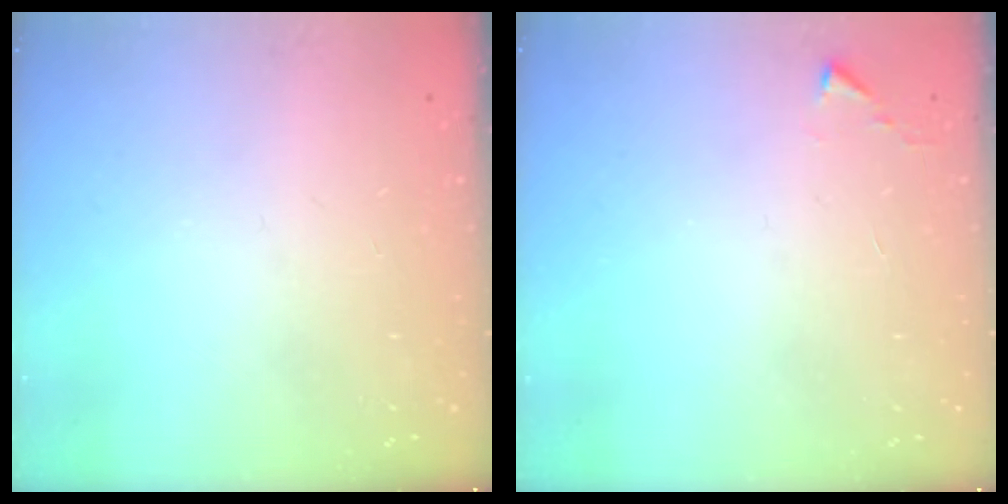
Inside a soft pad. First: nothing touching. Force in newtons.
{"total": 2.7, "press": 2.7, "slide": 0.5}